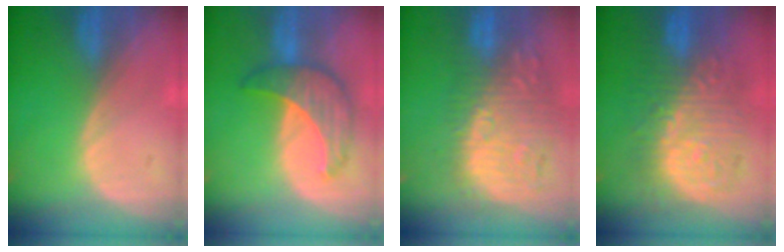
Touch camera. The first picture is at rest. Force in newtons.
{"total": 7.4, "press": 7.4, "slide": 0.2}
{"total": 12.8, "press": 11.7, "slide": 5.4}
{"total": 13.0, "press": 12.9, "slide": 1.5}